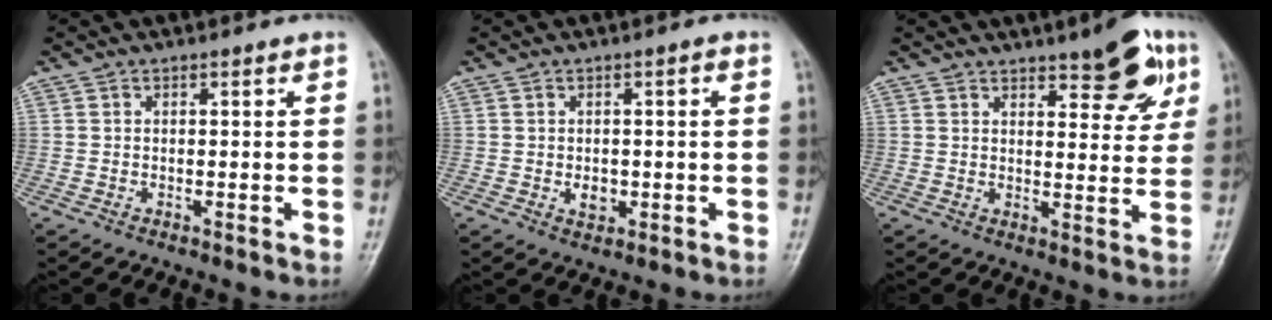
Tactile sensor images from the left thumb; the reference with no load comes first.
{"total": 3.5, "force": [-0.5, 2.5, 2.4], "torque": [-0.022, 0.000, -0.006]}
{"total": 9.6, "force": [5.6, 3.7, 6.9], "torque": [-0.059, -0.026, 0.074]}